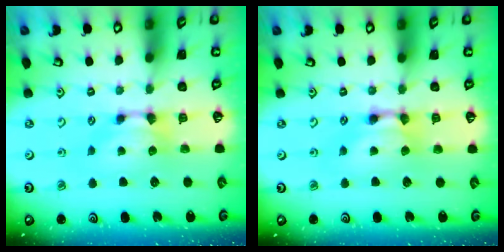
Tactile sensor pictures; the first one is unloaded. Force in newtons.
{"total": 2.0, "press": 2.0, "slide": 0.1}